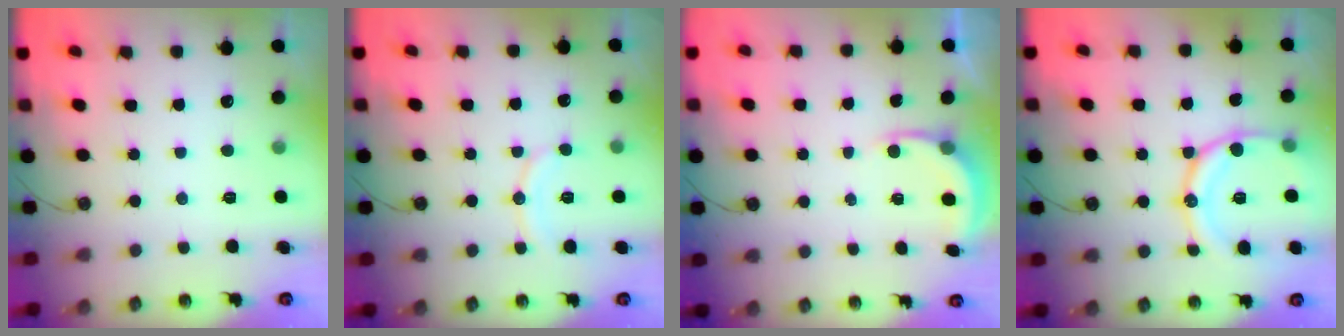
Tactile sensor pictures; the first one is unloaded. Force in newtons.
{"total": 8.2, "press": 8.2, "slide": 0.9}
{"total": 3.8, "press": 3.8, "slide": 0.3}
{"total": 15.4, "press": 15.4, "slide": 0.7}